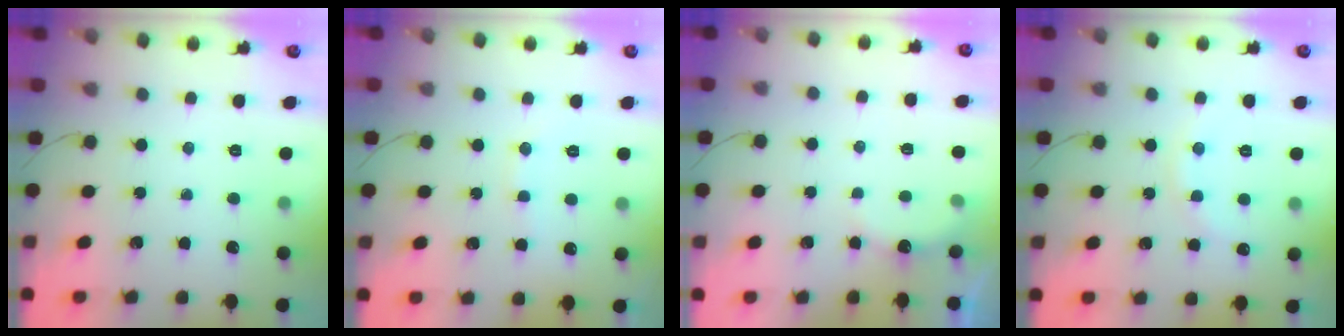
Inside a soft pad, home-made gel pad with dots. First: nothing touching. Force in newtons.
{"total": 6.9, "press": 6.8, "slide": 1.4}
{"total": 5.6, "press": 5.5, "slide": 1.1}
{"total": 8.4, "press": 8.3, "slide": 1.6}